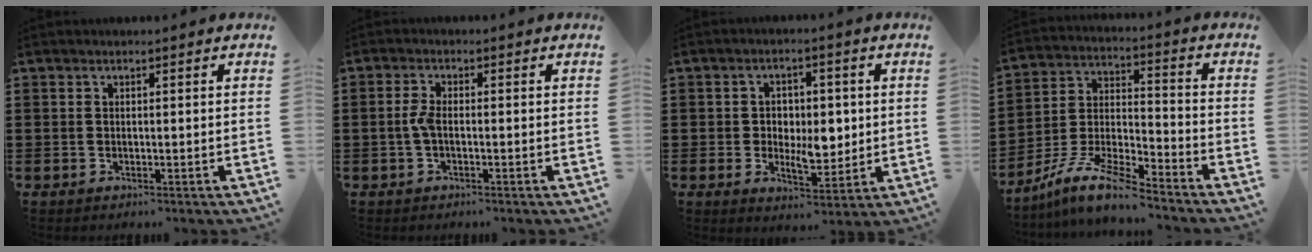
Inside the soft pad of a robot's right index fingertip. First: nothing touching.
{"total": 2.7, "force": [-0.6, 1.0, 2.4], "torque": [-0.062, -0.002, -0.016]}
{"total": 6.2, "force": [-0.1, 3.9, 4.8], "torque": [-0.070, 0.002, -0.007]}
{"total": 9.5, "force": [-8.4, 1.1, 4.4], "torque": [-0.100, 0.006, -0.168]}